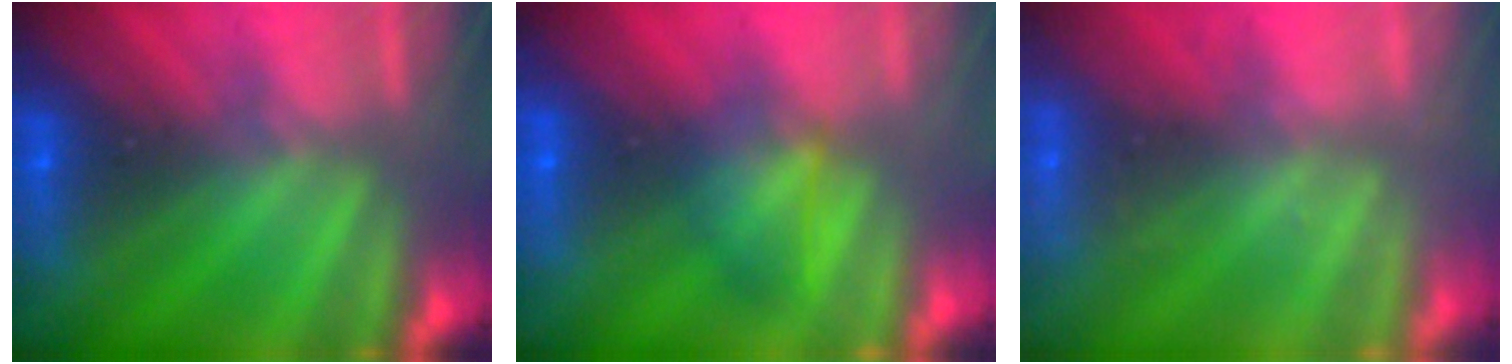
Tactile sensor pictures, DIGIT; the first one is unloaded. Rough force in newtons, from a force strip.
{"total": 1.3}
{"total": 2.3}